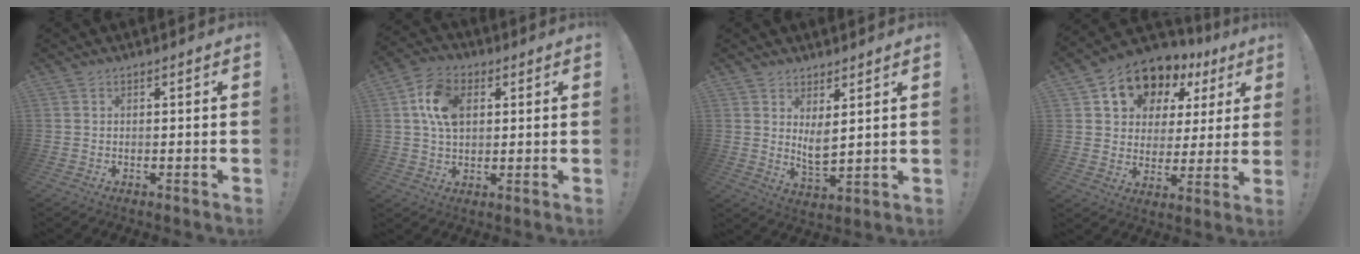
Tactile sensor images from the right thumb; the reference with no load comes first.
{"total": 11.5, "force": [2.6, 7.8, 7.9], "torque": [-0.143, 0.011, 0.049]}
{"total": 5.8, "force": [3.4, 2.0, 4.3], "torque": [-0.064, -0.024, 0.060]}
{"total": 12.3, "force": [7.9, 8.2, 4.6], "torque": [-0.076, -0.056, 0.149]}